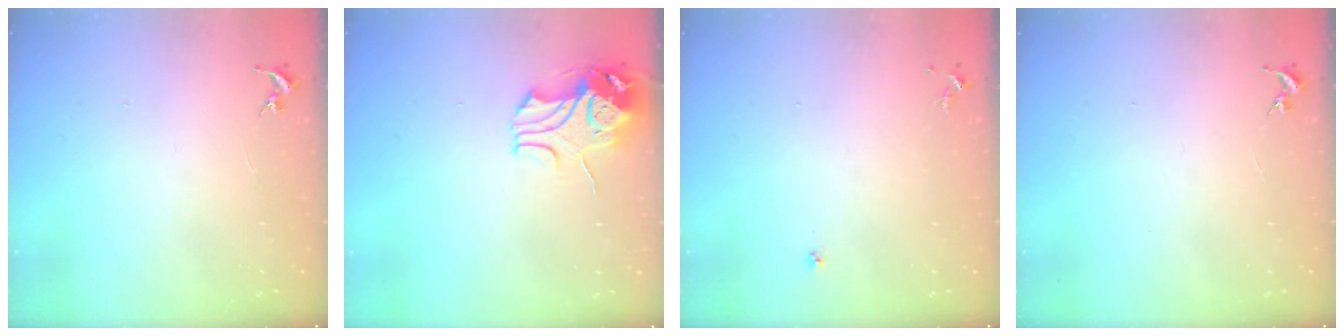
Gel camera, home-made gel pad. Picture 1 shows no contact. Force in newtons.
{"total": 9.4, "press": 9.3, "slide": 1.5}
{"total": 4.3, "press": 4.3, "slide": 0.4}
{"total": 0.0}